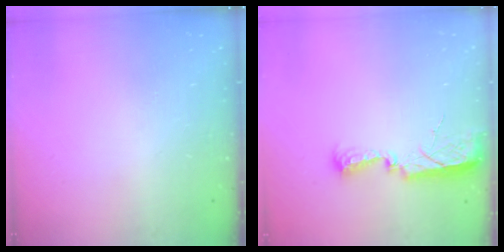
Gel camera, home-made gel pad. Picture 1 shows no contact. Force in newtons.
{"total": 10.7, "press": 9.0, "slide": 5.8}